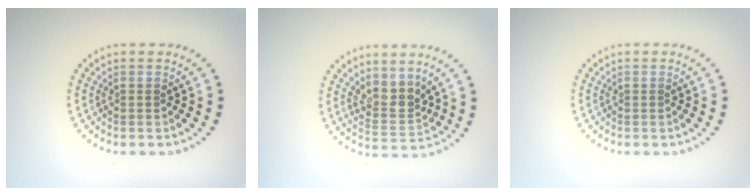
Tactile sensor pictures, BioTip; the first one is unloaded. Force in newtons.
{"total": 3.0, "press": 2.4, "slide": 1.8}
{"total": 0.0}